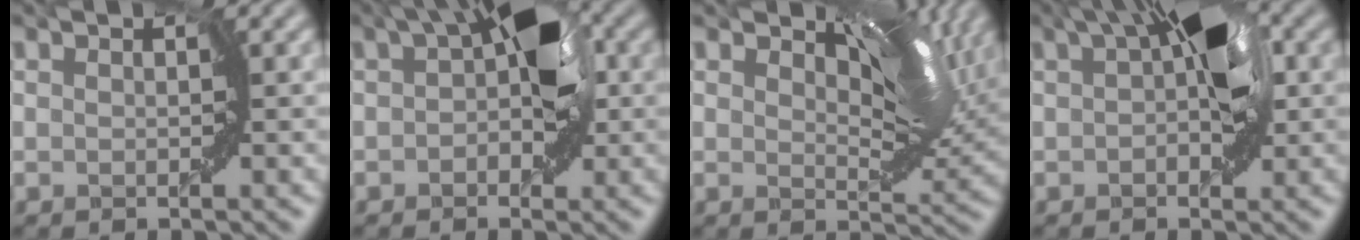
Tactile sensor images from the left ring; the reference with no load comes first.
{"total": 5.3, "force": [0.8, 2.5, 4.6], "torque": [-0.057, 0.020, 0.005]}
{"total": 7.2, "force": [4.6, 2.6, 4.8], "torque": [-0.087, 0.000, 0.076]}
{"total": 5.5, "force": [1.5, 2.2, 4.8], "torque": [-0.070, 0.016, 0.020]}